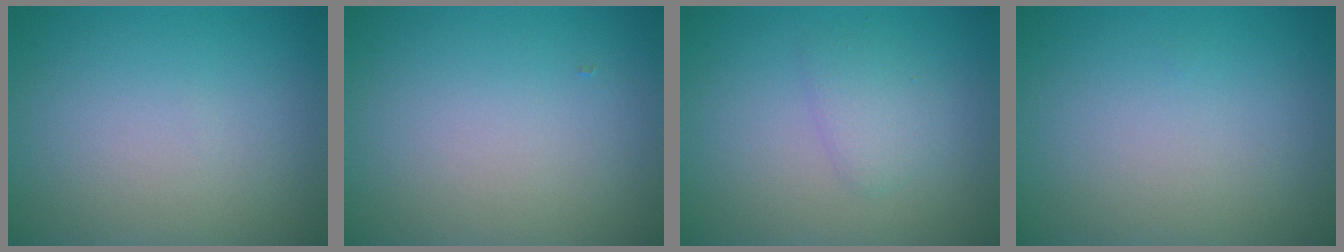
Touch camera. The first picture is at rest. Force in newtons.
{"total": 0.0}
{"total": 1.8, "press": 1.8, "slide": 0.1}
{"total": 0.0}